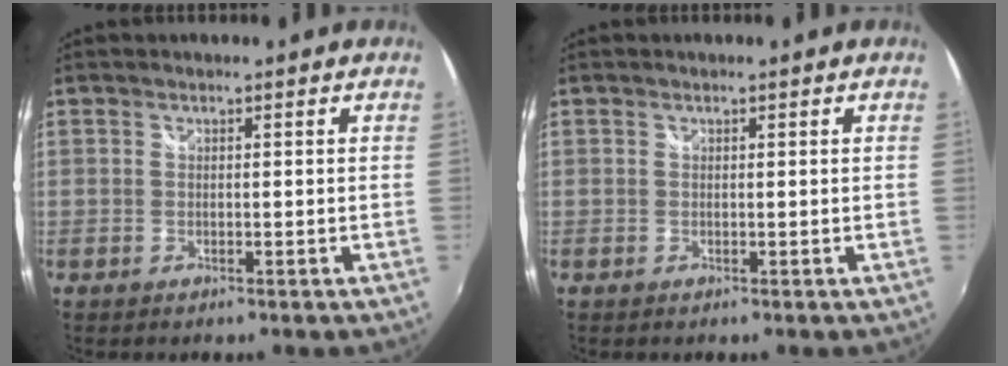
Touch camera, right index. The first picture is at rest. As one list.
[{"total": 0.0}]